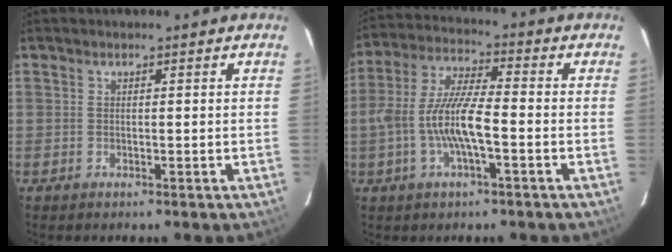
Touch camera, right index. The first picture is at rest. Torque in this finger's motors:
{"motor_torque": [1.40, -0.62, 0.92, 0.21]}